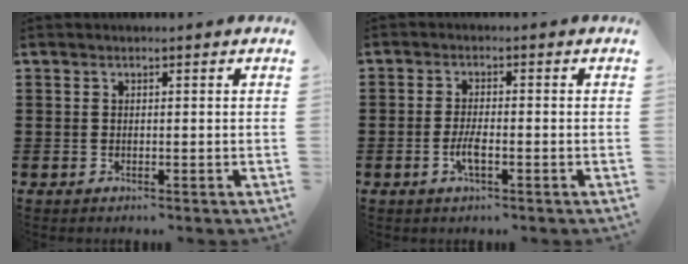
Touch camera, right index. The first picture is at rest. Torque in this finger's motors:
{"motor_torque": [2.14, 0.00, 0.15, 0.03]}